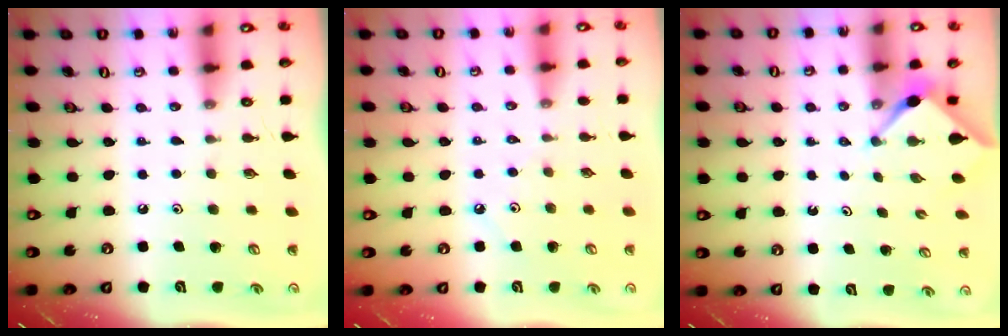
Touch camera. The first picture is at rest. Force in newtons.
{"total": 2.2, "press": 2.2, "slide": 0.4}
{"total": 3.2, "press": 3.2, "slide": 0.4}